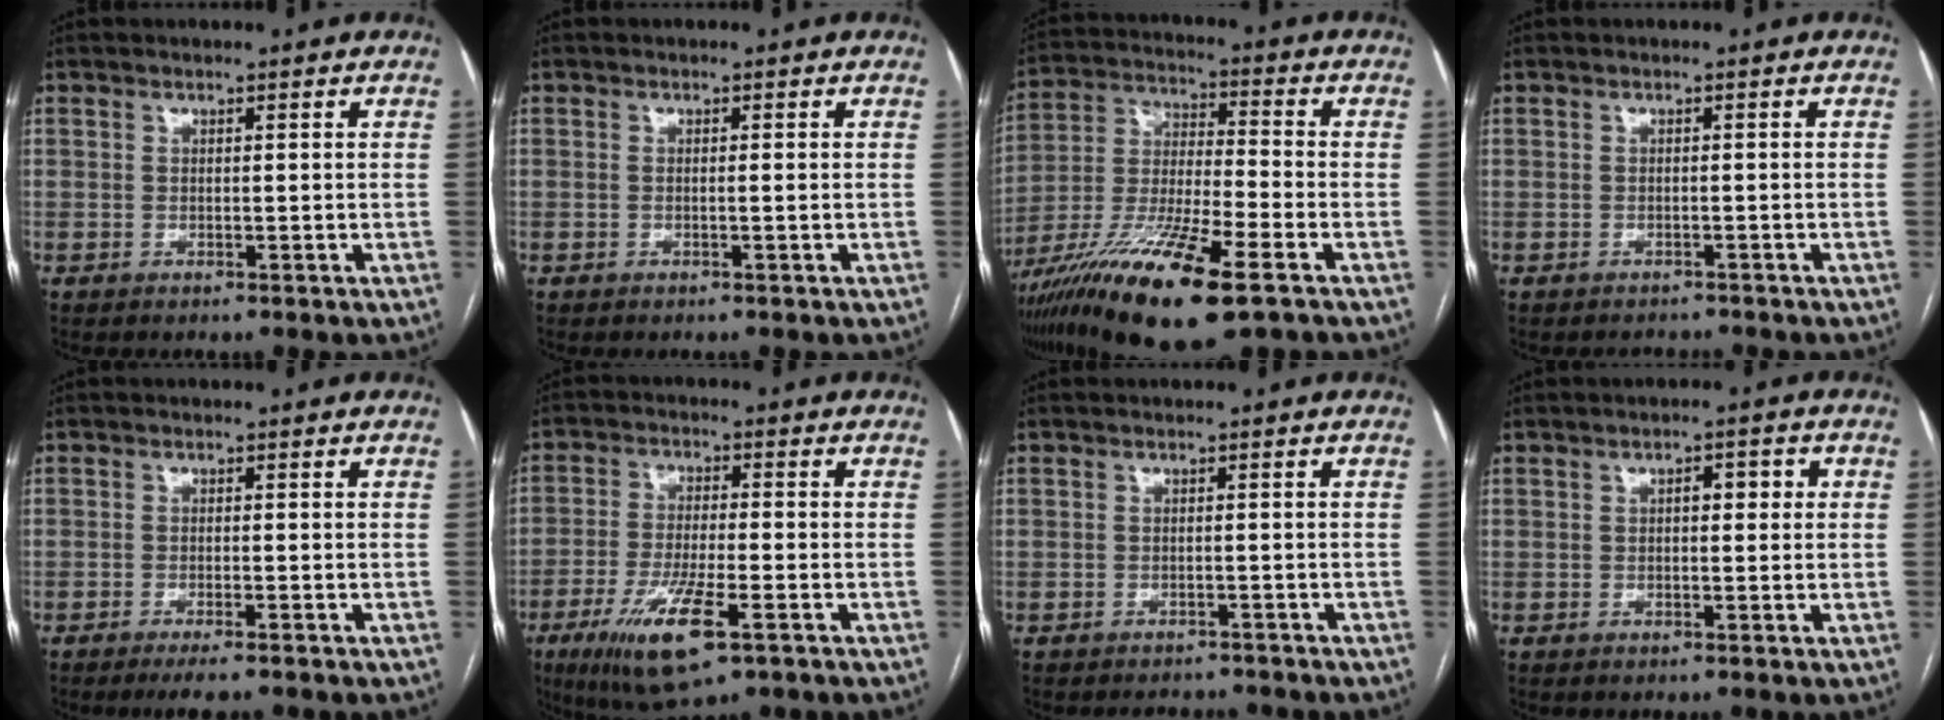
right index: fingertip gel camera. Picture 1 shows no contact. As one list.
[{"total": 0.6, "force": [-0.1, -0.1, 0.6], "torque": [-0.010, 0.000, -0.001]}, {"total": 18.6, "force": [-10.5, 2.1, 15.2], "torque": [-0.297, -0.038, -0.188]}, {"total": 1.7, "force": [-1.7, 0.5, -0.2], "torque": [0.005, -0.004, -0.020]}, {"total": 3.7, "force": [-2.9, 0.1, 2.4], "torque": [-0.030, -0.007, -0.042]}, {"total": 11.5, "force": [-5.6, 2.4, 9.7], "torque": [-0.188, -0.024, -0.092]}, {"total": 4.2, "force": [-3.9, 1.5, 0.3], "torque": [0.002, 0.001, -0.047]}, {"total": 2.6, "force": [0.4, 1.0, 2.4], "torque": [-0.034, 0.014, 0.004]}]